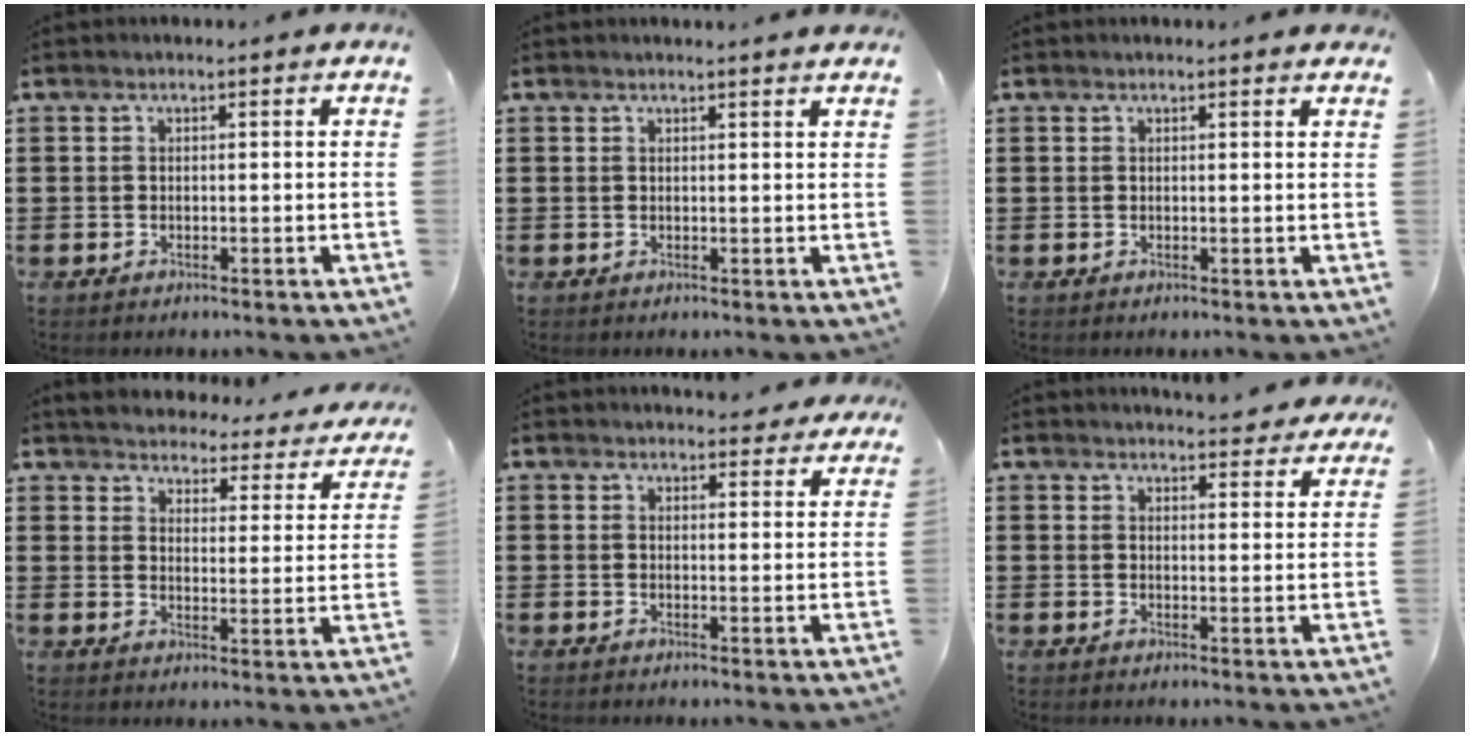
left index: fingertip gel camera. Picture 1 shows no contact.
{"total": 1.2, "force": [1.1, -0.2, 0.4], "torque": [-0.009, -0.002, 0.022]}
{"total": 0.8, "force": [0.7, 0.0, 0.5], "torque": [-0.004, -0.004, 0.012]}
{"total": 3.5, "force": [3.5, -0.1, -0.2], "torque": [-0.022, -0.035, 0.054]}
{"total": 3.2, "force": [3.0, 0.7, 0.7], "torque": [-0.014, -0.008, 0.055]}
{"total": 3.9, "force": [3.8, 0.4, 0.7], "torque": [-0.017, -0.015, 0.069]}